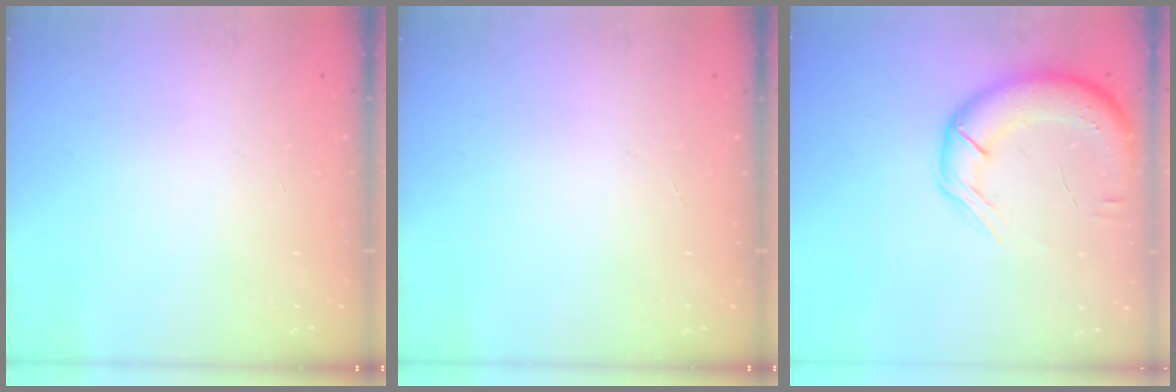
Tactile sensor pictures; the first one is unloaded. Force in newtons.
{"total": 0.0}
{"total": 14.4, "press": 14.0, "slide": 3.5}